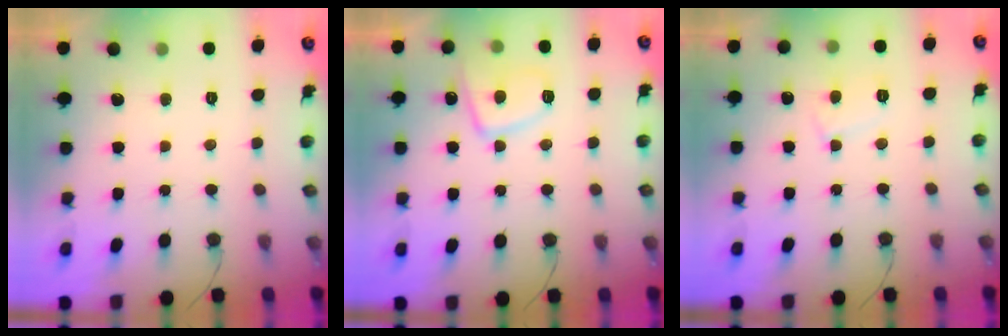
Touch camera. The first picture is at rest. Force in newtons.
{"total": 8.8, "press": 8.7, "slide": 1.1}
{"total": 5.2, "press": 5.2, "slide": 0.4}